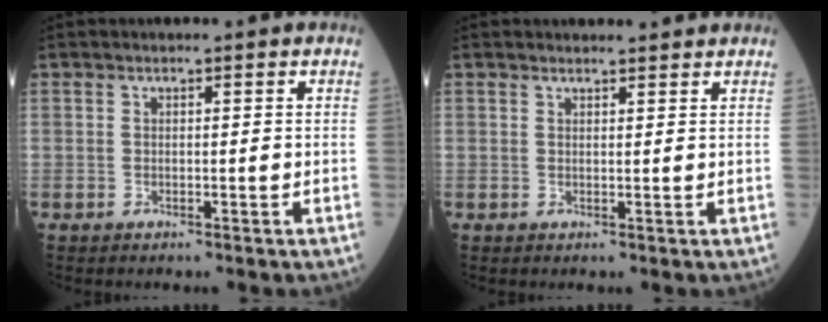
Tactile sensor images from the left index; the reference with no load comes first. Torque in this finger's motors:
{"motor_torque": [0.75, -1.26, -0.44, -0.01]}